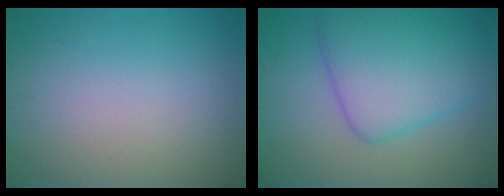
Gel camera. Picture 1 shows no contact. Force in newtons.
{"total": 7.2, "press": 7.2, "slide": 0.1}